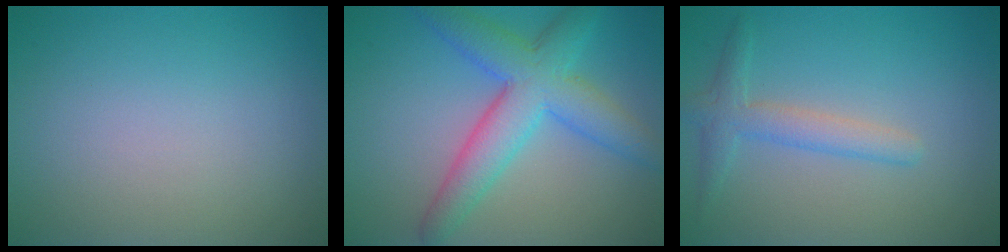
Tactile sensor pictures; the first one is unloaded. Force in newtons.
{"total": 6.7, "press": 6.7, "slide": 0.1}
{"total": 2.5, "press": 2.5, "slide": 0.1}